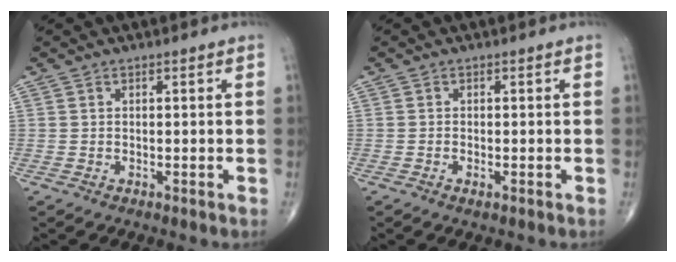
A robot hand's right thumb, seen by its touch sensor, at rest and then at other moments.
{"total": 0.9, "force": [-0.5, 0.2, 0.7], "torque": [-0.013, -0.002, -0.010]}